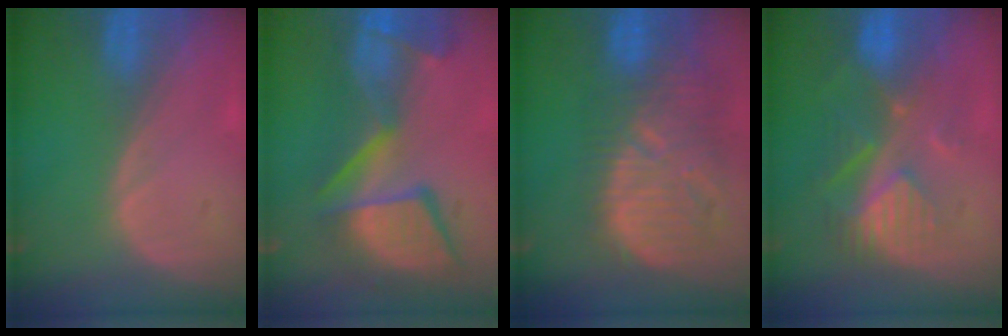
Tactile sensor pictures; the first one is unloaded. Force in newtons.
{"total": 12.6, "press": 11.2, "slide": 5.8}
{"total": 12.6, "press": 11.2, "slide": 5.8}
{"total": 8.6, "press": 8.1, "slide": 3.1}